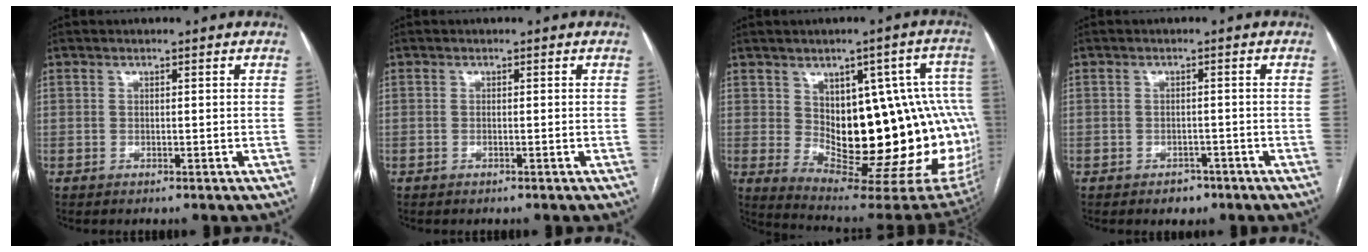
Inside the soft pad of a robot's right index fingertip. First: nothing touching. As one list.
[{"total": 0.0}, {"total": 24.0, "force": [-0.2, 8.8, 22.4], "torque": [-0.196, 0.024, 0.027]}, {"total": 2.3, "force": [-1.5, 1.7, 0.7], "torque": [-0.007, 0.006, -0.014]}]